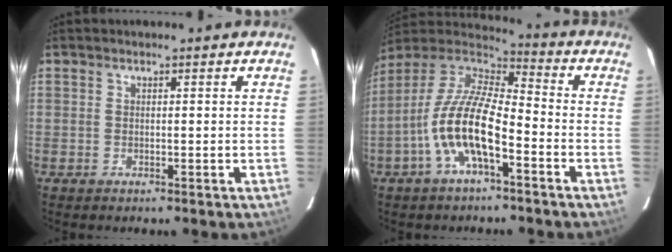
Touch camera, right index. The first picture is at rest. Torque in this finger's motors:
{"motor_torque": [1.56, -0.58, 1.05, 0.21]}